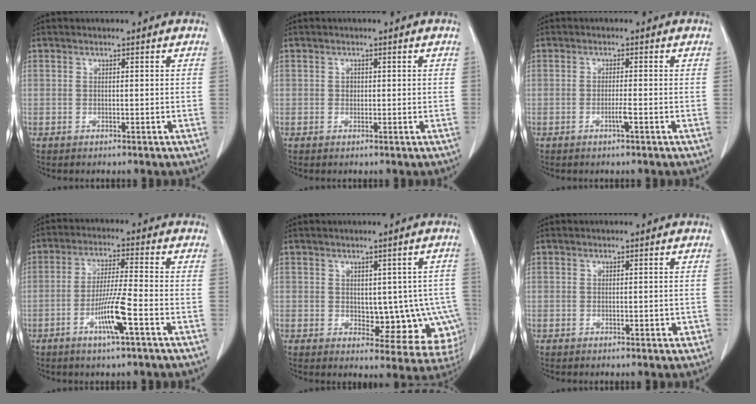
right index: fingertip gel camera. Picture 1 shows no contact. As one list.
[{"total": 0.9, "force": [0.1, 0.8, 0.5], "torque": [-0.007, 0.002, 0.001]}, {"total": 1.7, "force": [-0.8, -0.2, 1.5], "torque": [-0.031, -0.003, -0.015]}, {"total": 7.8, "force": [-3.3, -0.2, 7.1], "torque": [-0.136, -0.009, -0.062]}, {"total": 10.4, "force": [-1.4, 5.8, 8.6], "torque": [-0.076, 0.013, -0.003]}, {"total": 1.3, "force": [-0.2, 0.6, 1.1], "torque": [-0.014, 0.001, 0.001]}]